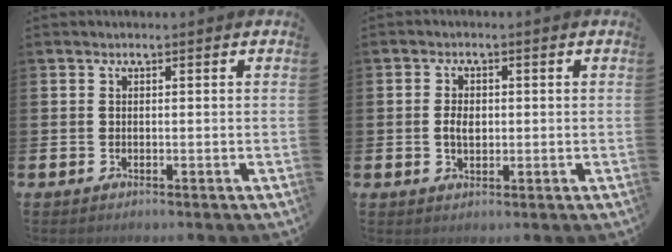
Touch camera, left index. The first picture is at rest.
{"total": 2.8, "force": [0.1, 1.8, 2.1], "torque": [-0.024, 0.000, -0.004]}